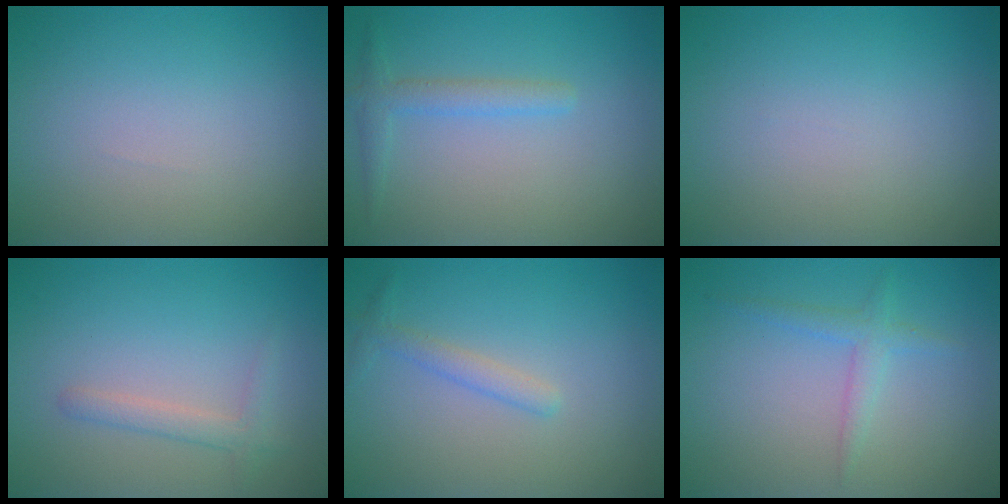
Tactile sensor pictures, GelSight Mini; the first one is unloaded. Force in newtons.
{"total": 1.4, "press": 1.4, "slide": 0.1}
{"total": 0.0}
{"total": 1.7, "press": 1.7, "slide": 0.1}
{"total": 1.5, "press": 1.5, "slide": 0.1}
{"total": 1.7, "press": 1.7, "slide": 0.1}